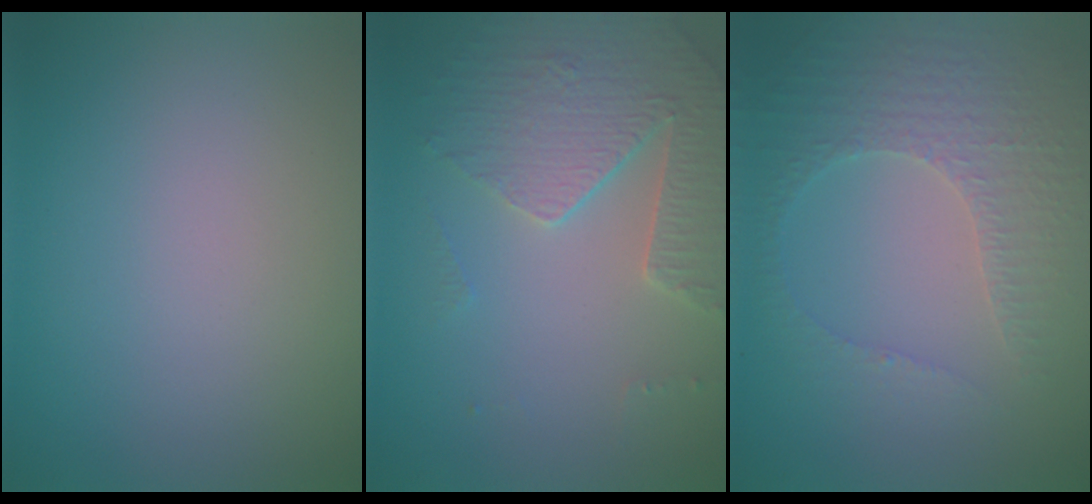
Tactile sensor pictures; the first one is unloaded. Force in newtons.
{"total": 3.7, "press": 3.6, "slide": 0.8}
{"total": 4.6, "press": 3.3, "slide": 3.2}